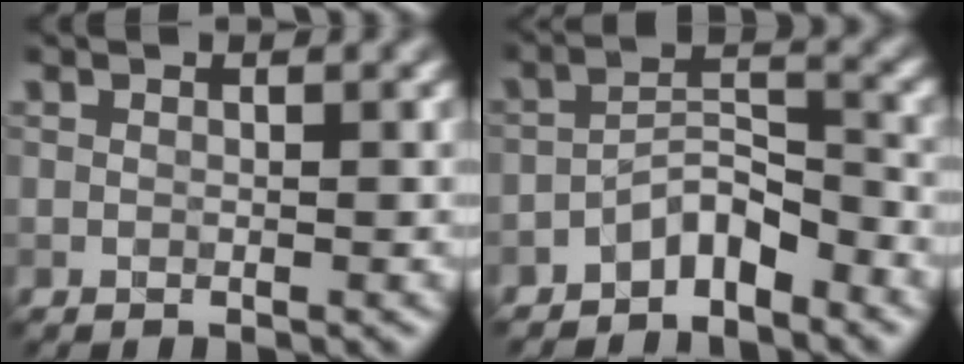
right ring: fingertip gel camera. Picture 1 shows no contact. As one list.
[{"total": 3.9, "force": [-3.0, 1.3, 2.1], "torque": [-0.033, 0.014, -0.062]}]